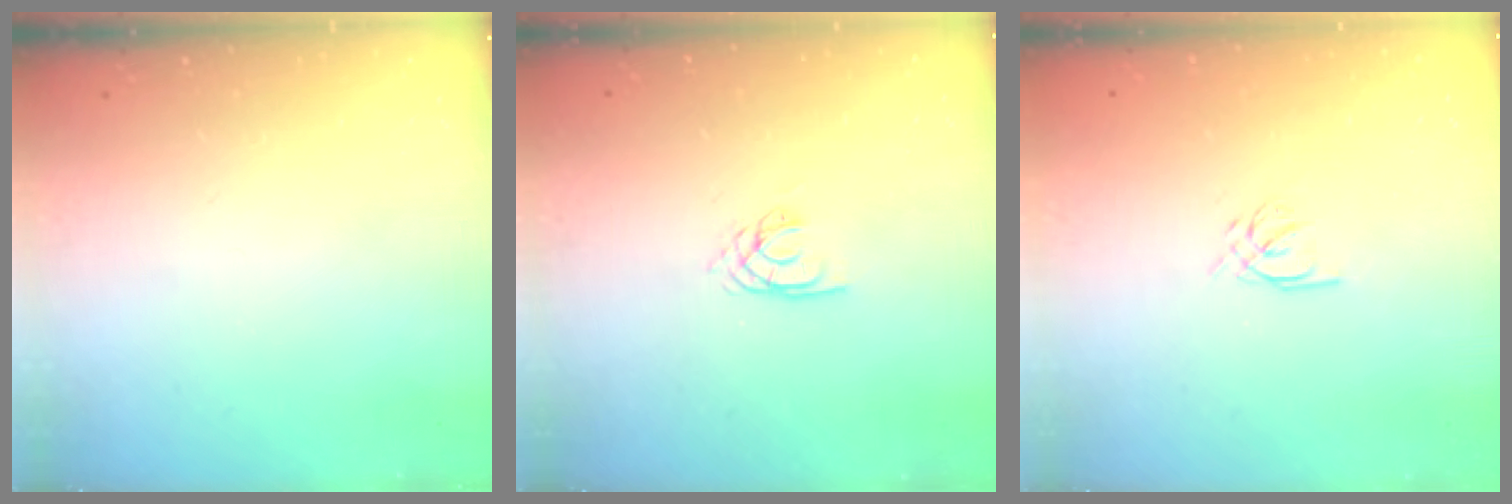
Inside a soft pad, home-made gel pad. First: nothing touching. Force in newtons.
{"total": 2.1, "press": 2.1, "slide": 0.3}
{"total": 2.4, "press": 2.4, "slide": 0.3}